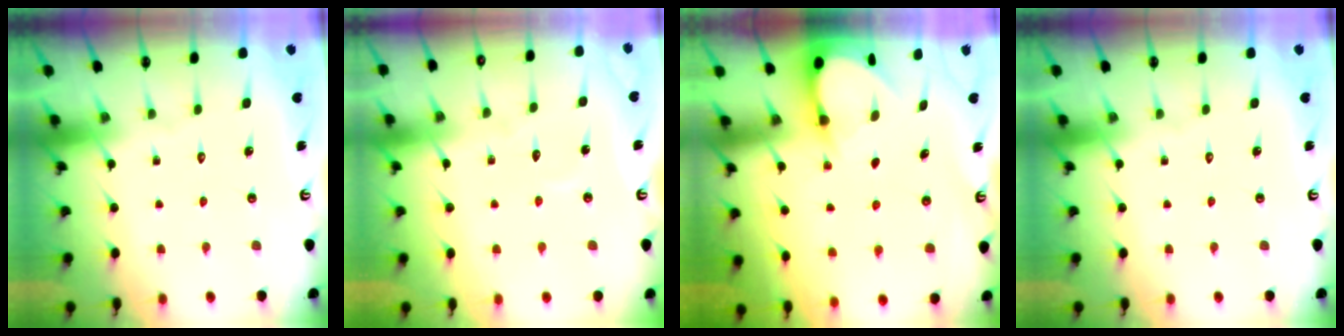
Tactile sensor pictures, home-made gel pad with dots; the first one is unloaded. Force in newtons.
{"total": 2.9, "press": 2.9, "slide": 0.3}
{"total": 3.3, "press": 3.2, "slide": 0.3}
{"total": 0.0}